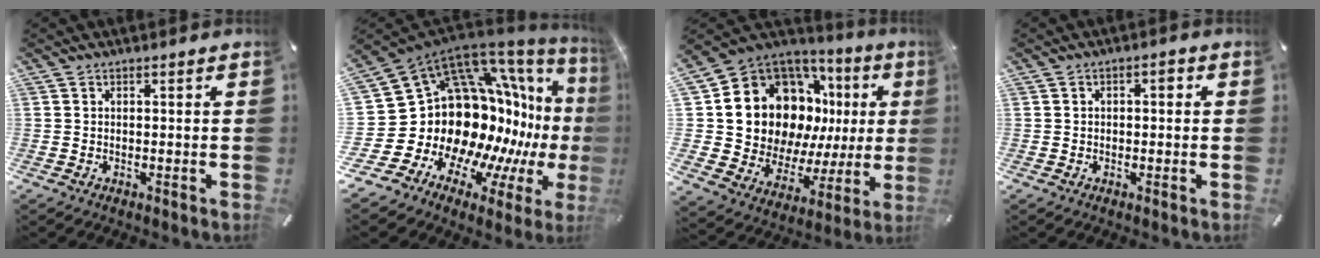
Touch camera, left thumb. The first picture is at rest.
{"total": 25.0, "force": [0.2, 18.5, 16.8], "torque": [-0.223, -0.129, 0.079]}
{"total": 17.4, "force": [6.8, 13.0, 9.3], "torque": [-0.161, -0.070, 0.146]}
{"total": 1.8, "force": [-0.1, 1.2, 1.4], "torque": [-0.019, 0.005, -0.007]}